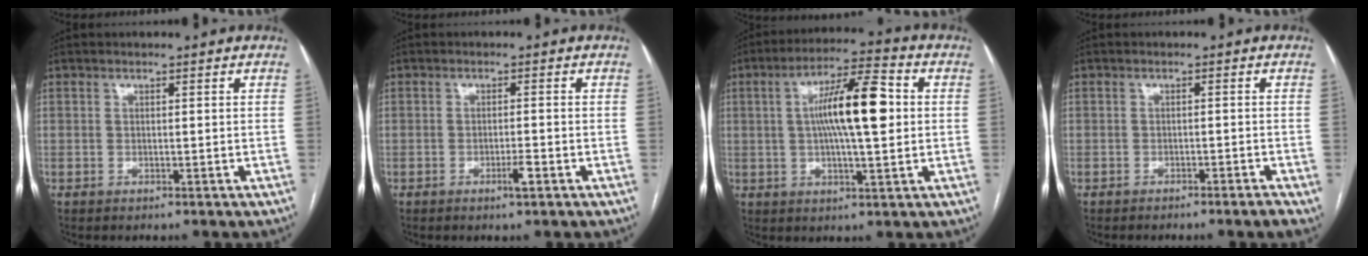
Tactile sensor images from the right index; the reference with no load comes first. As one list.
[{"total": 2.3, "force": [-1.2, 0.0, 1.9], "torque": [-0.033, -0.004, -0.020]}, {"total": 12.5, "force": [1.4, 2.1, 12.2], "torque": [-0.212, 0.021, 0.019]}, {"total": 2.2, "force": [-1.6, 0.1, 1.6], "torque": [-0.022, -0.001, -0.023]}]